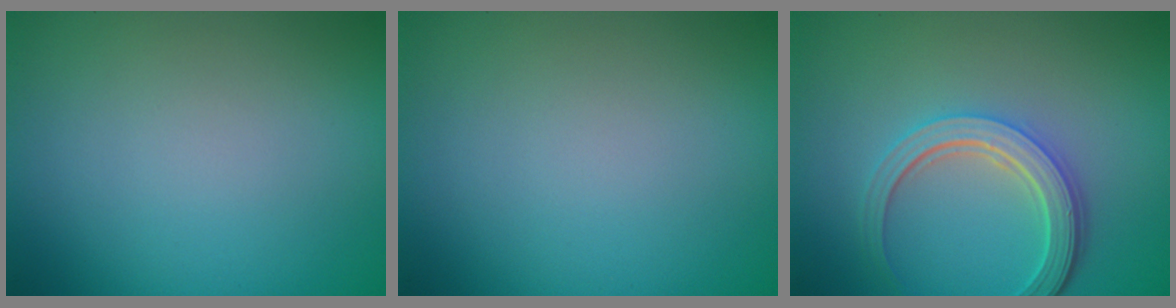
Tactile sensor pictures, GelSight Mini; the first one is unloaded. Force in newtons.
{"total": 0.0}
{"total": 4.6, "press": 3.5, "slide": 3.0}